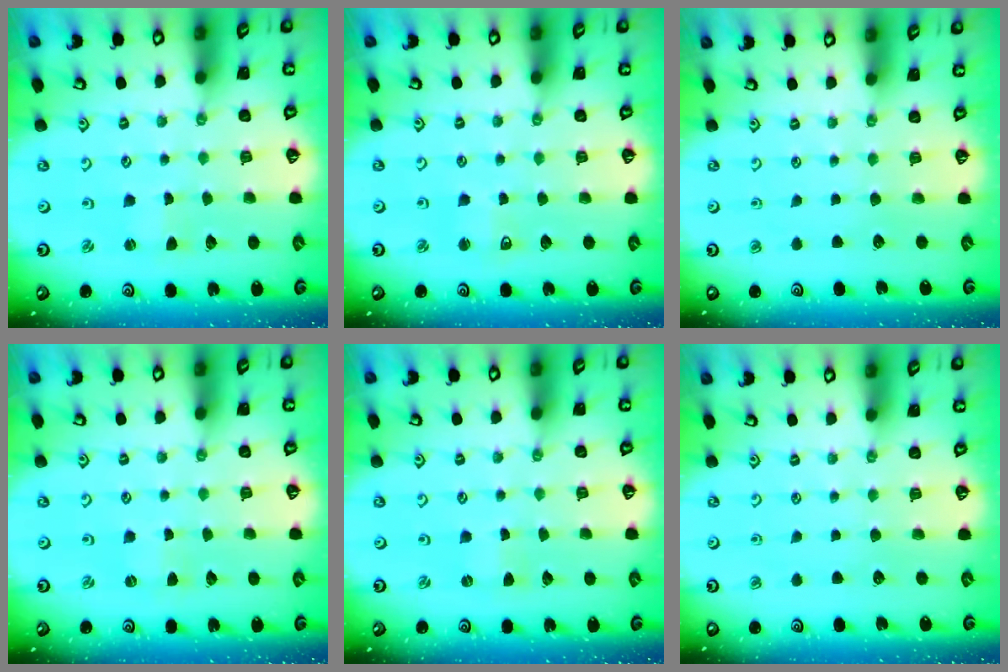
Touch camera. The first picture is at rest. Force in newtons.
{"total": 4.0, "press": 3.9, "slide": 0.6}
{"total": 0.0}
{"total": 1.1, "press": 1.0, "slide": 0.4}
{"total": 0.0}
{"total": 0.0}